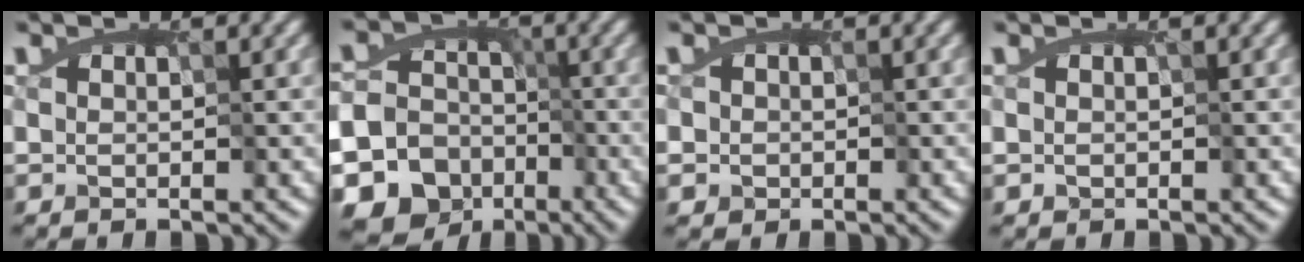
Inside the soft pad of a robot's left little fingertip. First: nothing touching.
{"total": 19.5, "force": [-9.4, 16.7, 3.5], "torque": [-0.104, -0.032, -0.193]}
{"total": 0.8, "force": [-0.1, 0.8, -0.1], "torque": [-0.012, -0.007, 0.012]}
{"total": 0.0}